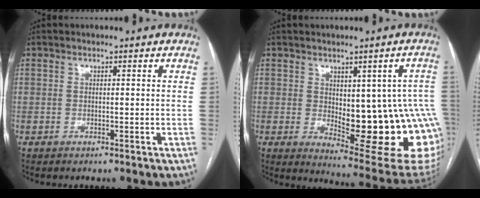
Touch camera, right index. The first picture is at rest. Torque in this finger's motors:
{"motor_torque": [1.84, -0.22, 0.40, 0.06]}